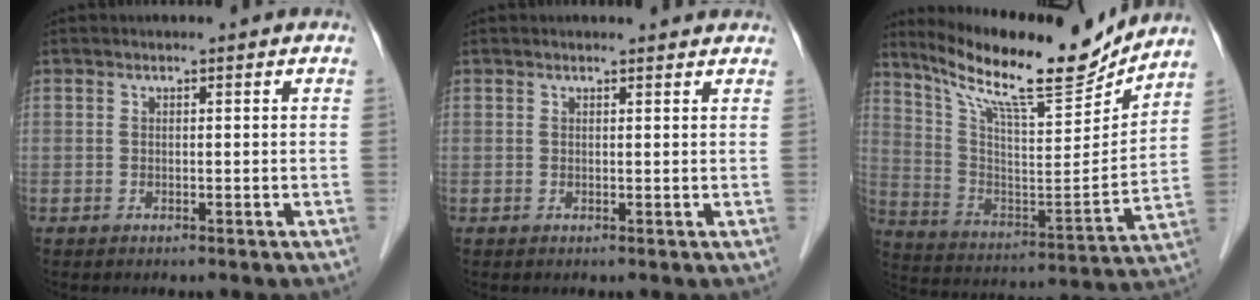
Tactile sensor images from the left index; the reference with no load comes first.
{"total": 2.7, "force": [2.7, 0.3, 0.4], "torque": [-0.012, 0.006, 0.024]}
{"total": 19.2, "force": [16.9, 1.8, 8.8], "torque": [-0.167, -0.024, 0.278]}